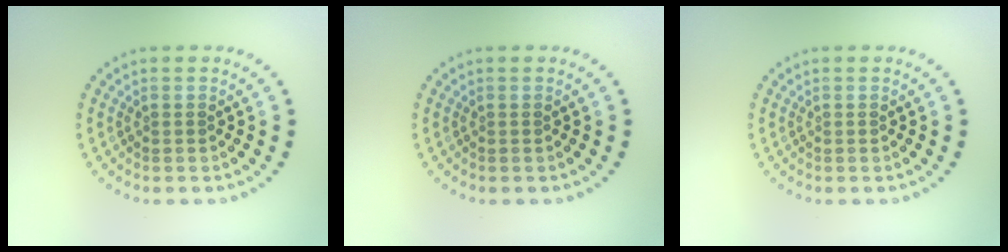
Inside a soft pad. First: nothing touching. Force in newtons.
{"total": 0.0}
{"total": 0.0}